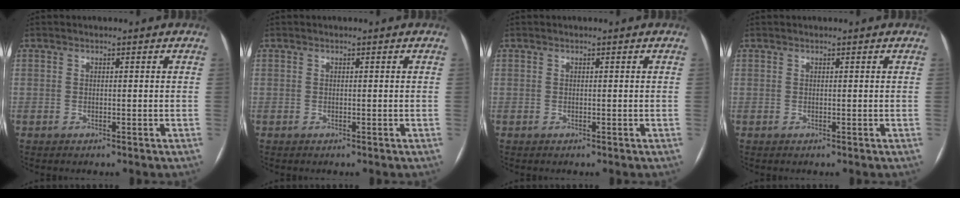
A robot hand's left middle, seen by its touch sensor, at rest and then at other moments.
{"total": 0.0}
{"total": 0.0}
{"total": 0.0}